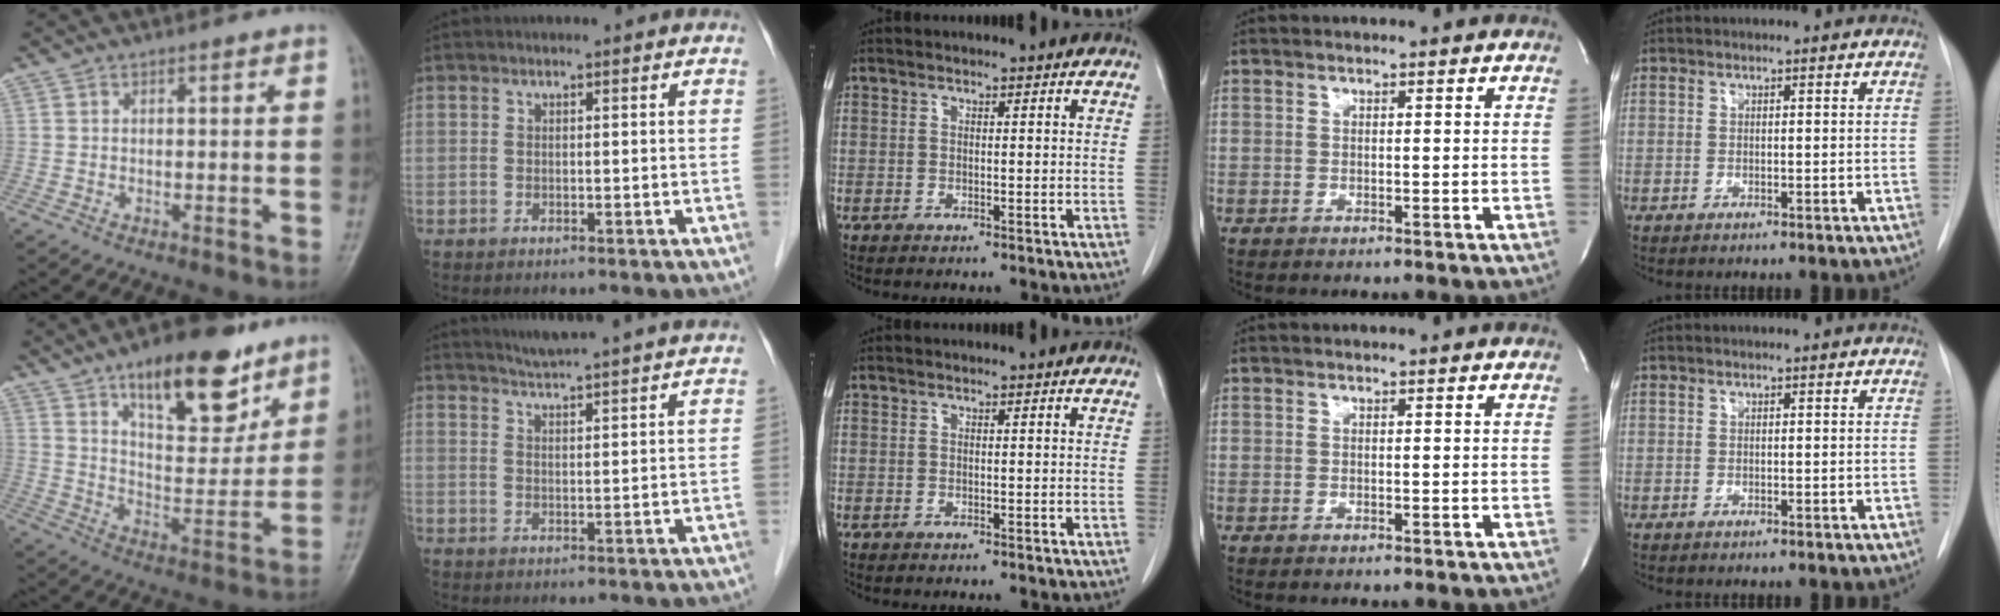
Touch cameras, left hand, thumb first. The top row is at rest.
{"thumb": {"total": 19.4, "force": [11.9, 8.0, 13.0], "torque": [-0.144, -0.064, 0.191]}, "index": {"total": 13.6, "force": [12.5, -0.2, 5.1], "torque": [-0.084, 0.002, 0.161]}}